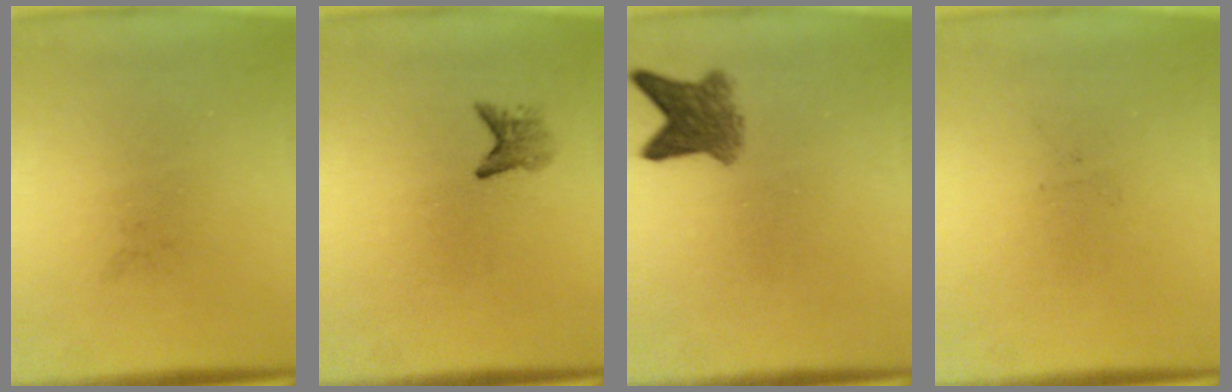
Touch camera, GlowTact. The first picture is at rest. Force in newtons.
{"total": 2.0}
{"total": 4.6}
{"total": 0.0}